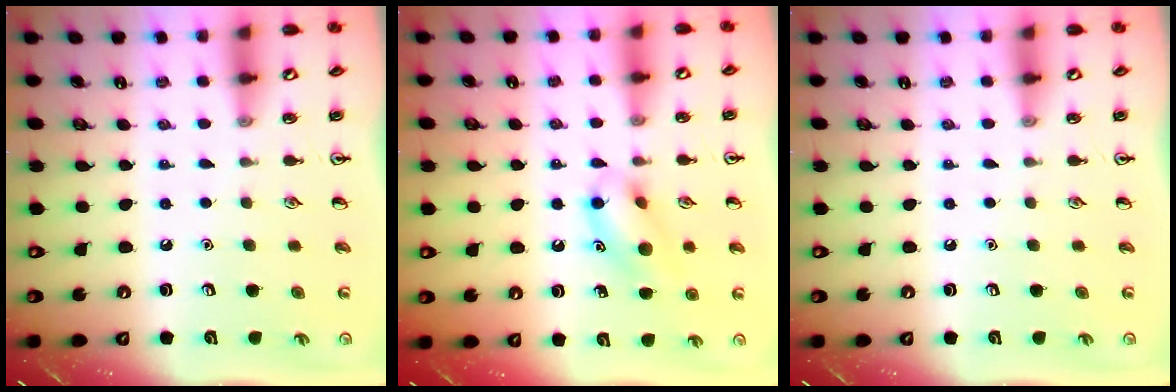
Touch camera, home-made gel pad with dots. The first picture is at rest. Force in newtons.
{"total": 11.9, "press": 11.7, "slide": 2.1}
{"total": 0.0}